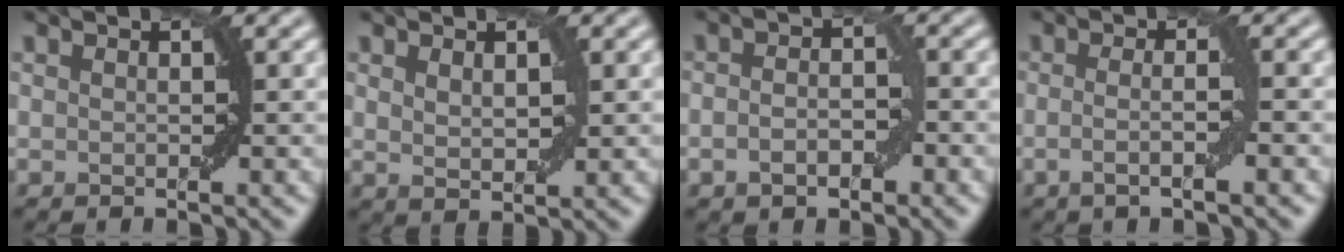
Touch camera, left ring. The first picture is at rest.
{"total": 1.8, "force": [0.8, 0.8, 1.4], "torque": [-0.024, -0.003, 0.019]}
{"total": 2.6, "force": [-0.9, 1.3, 2.1], "torque": [-0.036, 0.002, -0.017]}
{"total": 3.1, "force": [-0.5, 0.8, 3.0], "torque": [-0.035, -0.001, -0.013]}